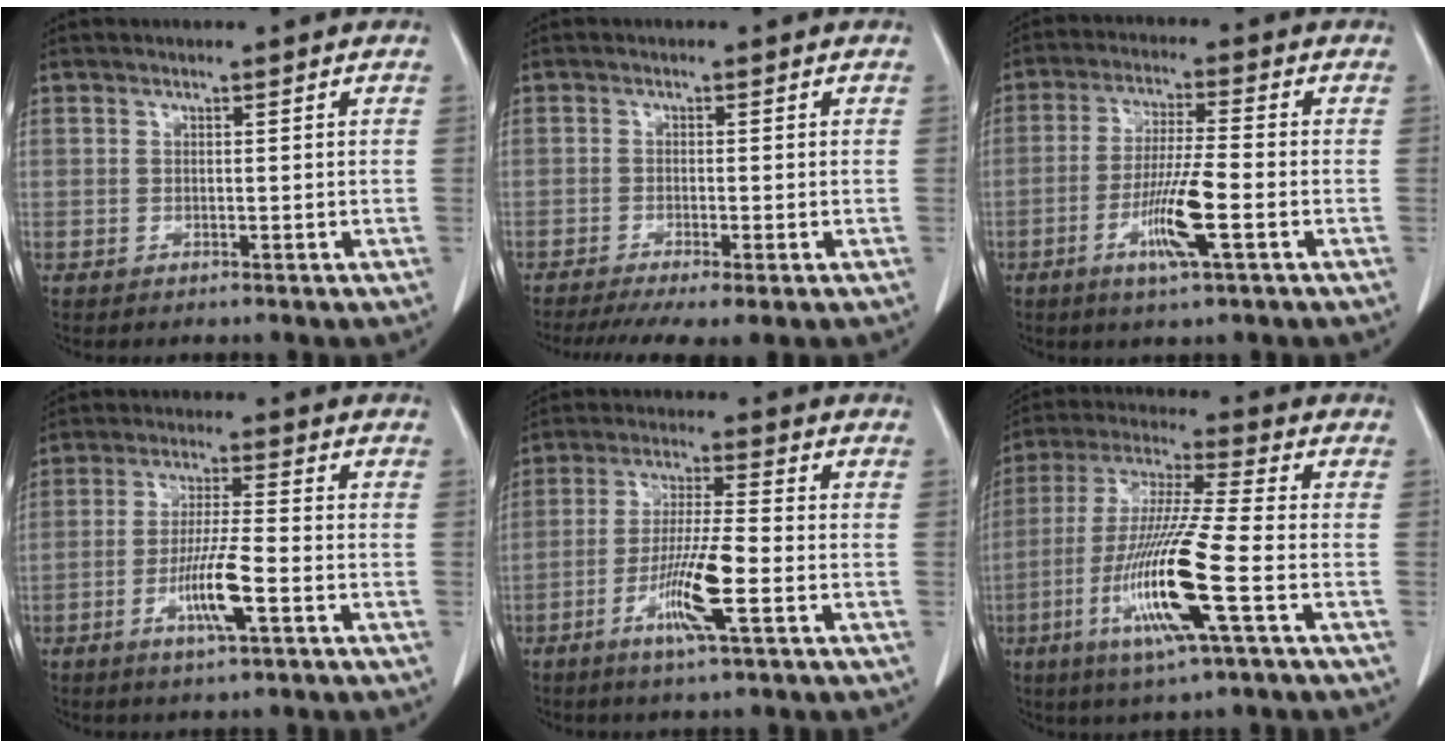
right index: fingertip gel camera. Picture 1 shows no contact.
{"total": 7.2, "force": [-5.0, 1.0, 5.1], "torque": [-0.081, -0.014, -0.083]}
{"total": 8.6, "force": [-3.2, -0.1, 8.0], "torque": [-0.154, -0.013, -0.061]}
{"total": 7.6, "force": [-3.0, 0.3, 7.0], "torque": [-0.134, -0.008, -0.055]}
{"total": 9.1, "force": [-3.4, -0.1, 8.4], "torque": [-0.162, -0.013, -0.067]}
{"total": 15.4, "force": [-5.2, -0.2, 14.5], "torque": [-0.299, -0.021, -0.102]}